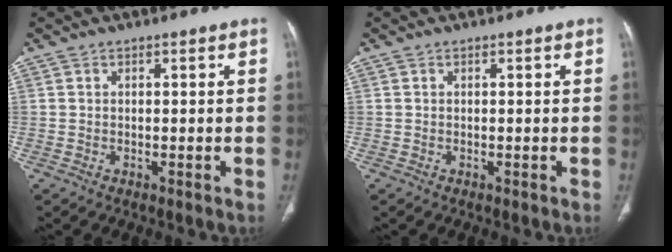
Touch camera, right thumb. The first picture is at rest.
{"total": 0.0}